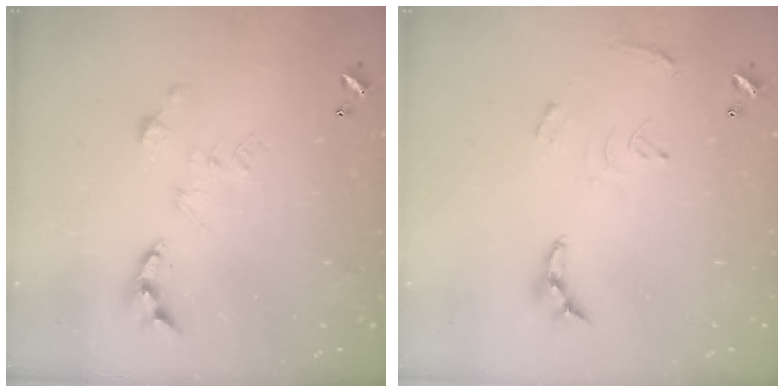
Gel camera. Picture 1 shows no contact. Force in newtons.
{"total": 9.8, "press": 9.8, "slide": 0.7}